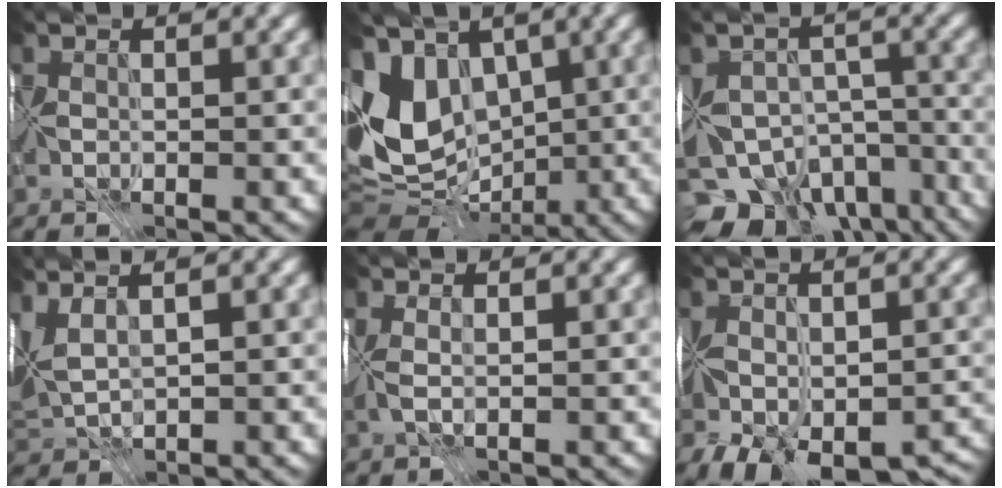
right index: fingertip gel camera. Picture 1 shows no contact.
{"total": 11.6, "force": [0.7, 8.9, 7.4], "torque": [-0.167, -0.003, 0.019]}
{"total": 11.8, "force": [-8.1, 6.9, 5.0], "torque": [-0.077, -0.011, -0.112]}
{"total": 3.9, "force": [1.8, 1.9, 3.0], "torque": [-0.075, 0.015, 0.042]}
{"total": 1.8, "force": [0.5, 0.7, 1.6], "torque": [-0.045, 0.005, 0.005]}
{"total": 12.6, "force": [-7.3, 7.4, 7.1], "torque": [-0.115, -0.054, -0.094]}